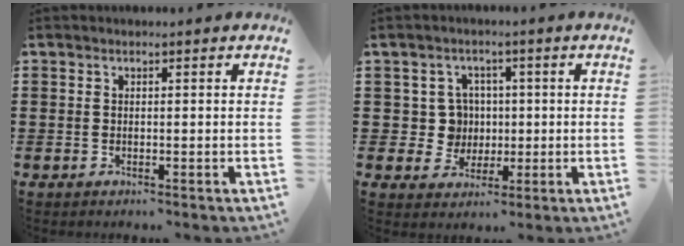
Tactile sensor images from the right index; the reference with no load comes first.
{"total": 5.4, "force": [0.3, 5.1, 1.9], "torque": [-0.051, 0.013, 0.004]}